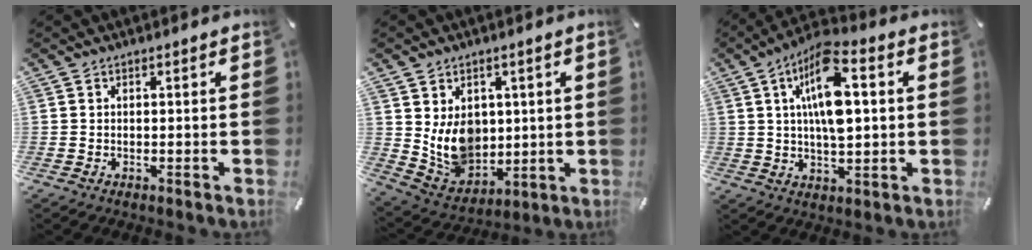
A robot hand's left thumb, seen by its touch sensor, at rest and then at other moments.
{"total": 10.8, "force": [2.7, 9.0, 5.4], "torque": [-0.103, -0.022, 0.059]}
{"total": 13.2, "force": [2.9, 5.3, 11.7], "torque": [-0.220, 0.000, 0.048]}